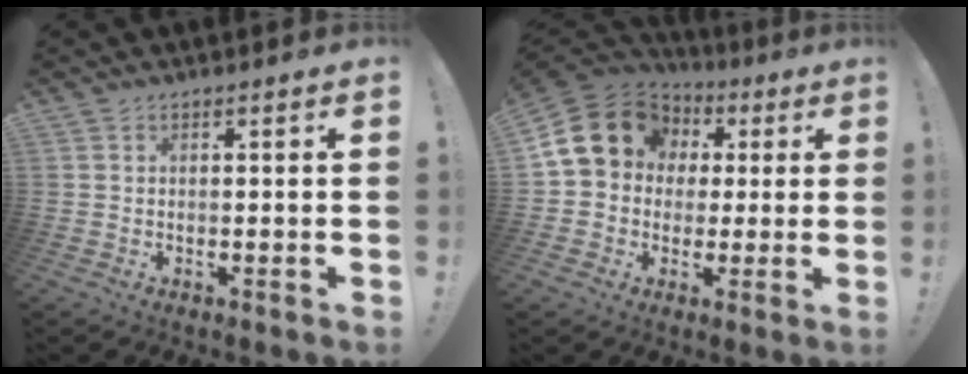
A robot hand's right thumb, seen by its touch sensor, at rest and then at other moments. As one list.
[{"total": 17.3, "force": [4.8, 14.1, 8.9], "torque": [-0.149, -0.009, 0.102]}]